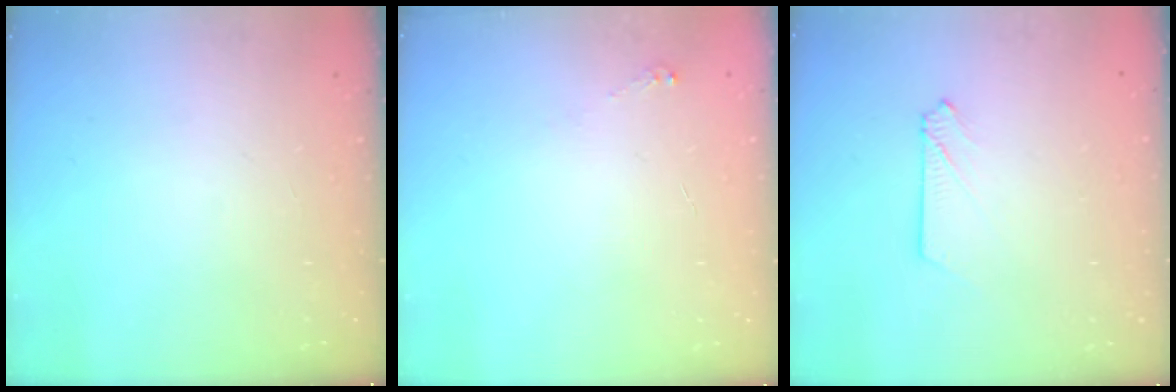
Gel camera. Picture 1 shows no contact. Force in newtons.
{"total": 3.1, "press": 3.0, "slide": 0.5}
{"total": 2.7, "press": 2.7, "slide": 0.2}